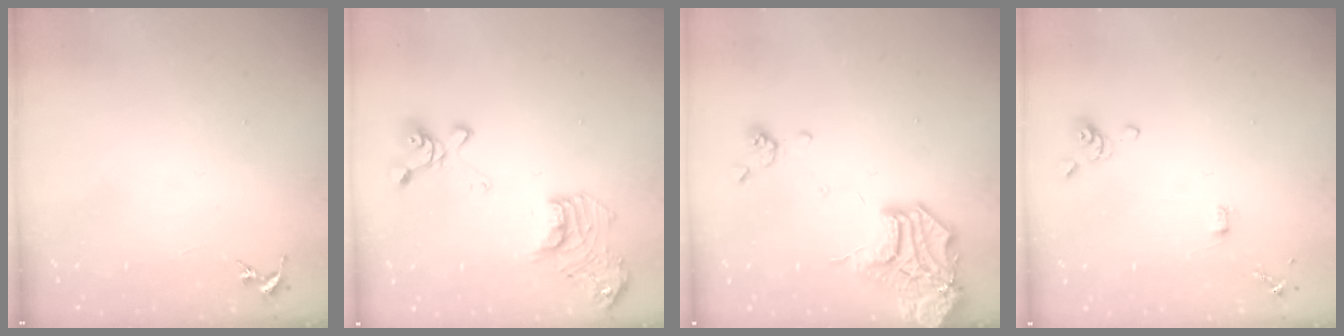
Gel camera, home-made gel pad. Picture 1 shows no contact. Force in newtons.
{"total": 18.7, "press": 18.6, "slide": 1.6}
{"total": 19.9, "press": 19.8, "slide": 2.6}
{"total": 4.4, "press": 4.0, "slide": 1.8}